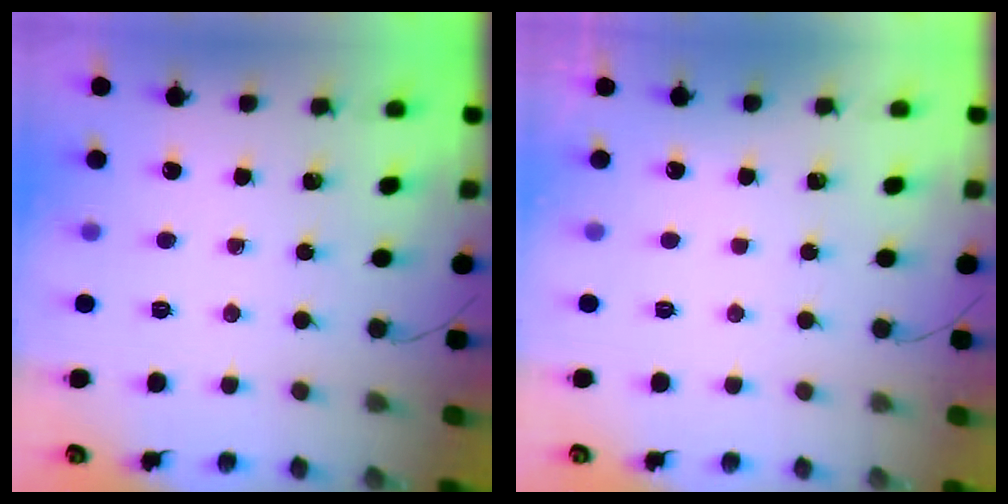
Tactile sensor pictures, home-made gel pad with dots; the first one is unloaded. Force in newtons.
{"total": 2.9, "press": 2.9, "slide": 0.1}